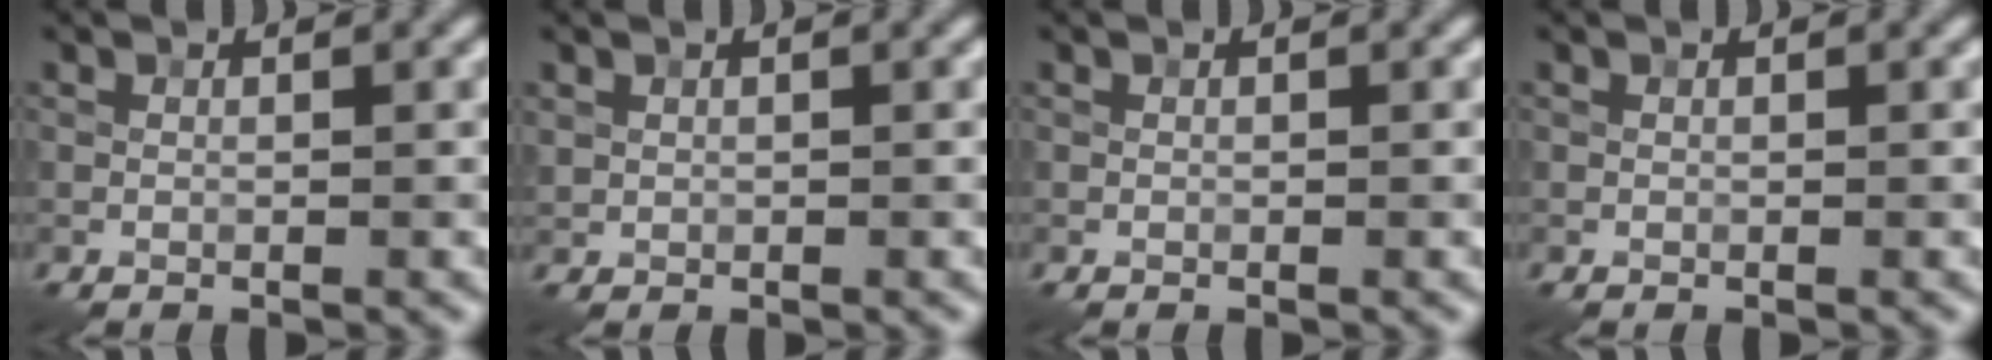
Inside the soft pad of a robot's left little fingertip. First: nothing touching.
{"total": 0.5, "force": [0.3, 0.4, 0.0], "torque": [0.002, -0.002, 0.009]}
{"total": 0.0}
{"total": 0.0}